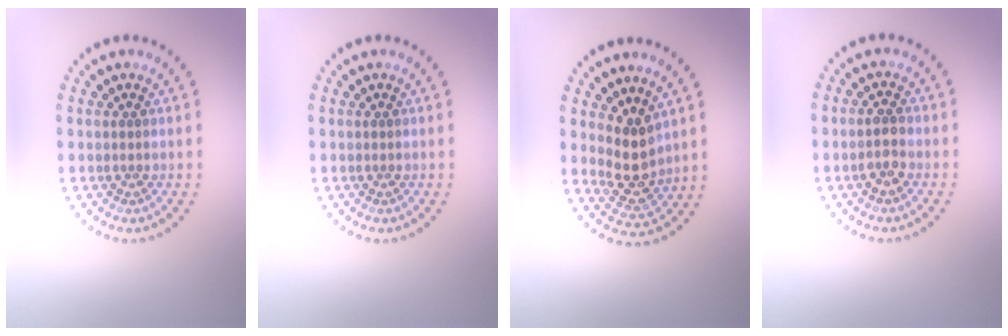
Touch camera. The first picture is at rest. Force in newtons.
{"total": 0.0}
{"total": 3.4, "press": 3.1, "slide": 1.5}
{"total": 1.8, "press": 1.8, "slide": 0.1}